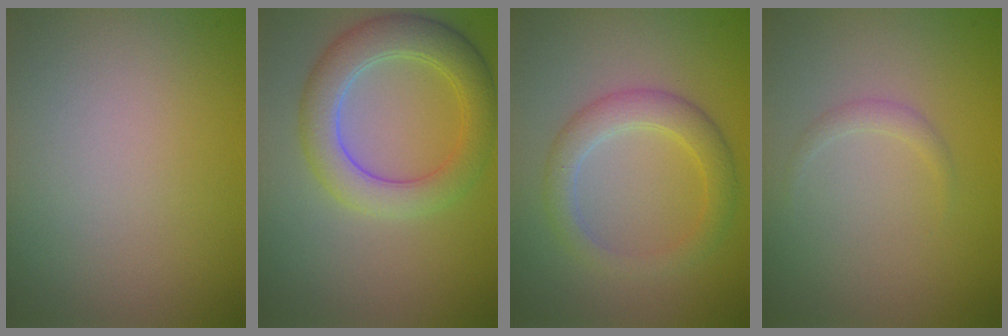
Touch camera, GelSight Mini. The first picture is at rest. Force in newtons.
{"total": 5.1, "press": 5.1, "slide": 0.2}
{"total": 3.4, "press": 3.3, "slide": 0.4}
{"total": 0.8, "press": 0.8, "slide": 0.0}